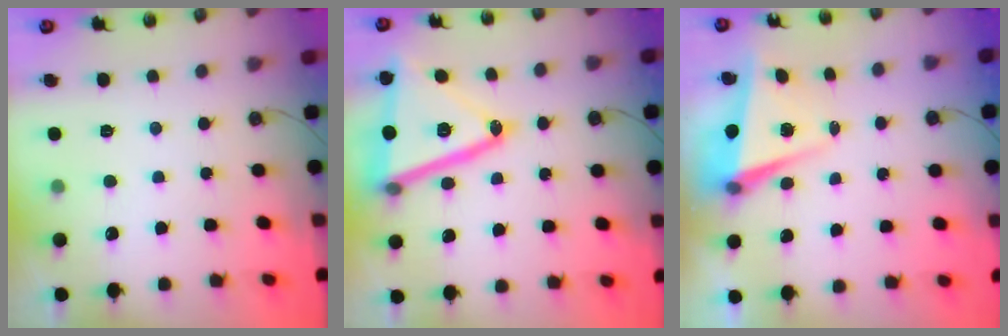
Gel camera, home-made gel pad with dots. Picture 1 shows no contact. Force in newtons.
{"total": 23.7, "press": 23.4, "slide": 3.4}
{"total": 5.2, "press": 4.9, "slide": 1.5}